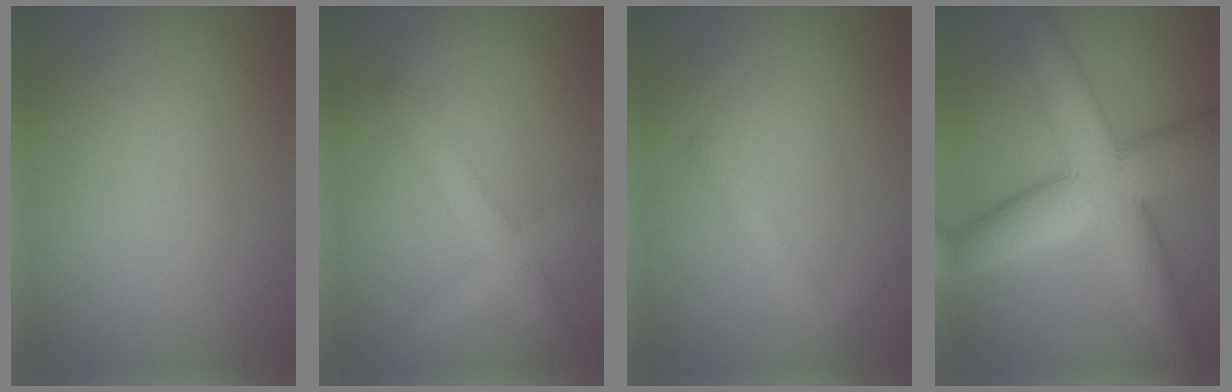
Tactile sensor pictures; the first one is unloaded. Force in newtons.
{"total": 3.9, "press": 3.9, "slide": 0.1}
{"total": 1.5, "press": 1.5, "slide": 0.1}
{"total": 10.2, "press": 10.2, "slide": 0.2}